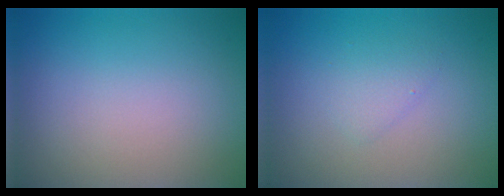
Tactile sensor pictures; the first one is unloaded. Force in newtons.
{"total": 1.3, "press": 1.3, "slide": 0.1}